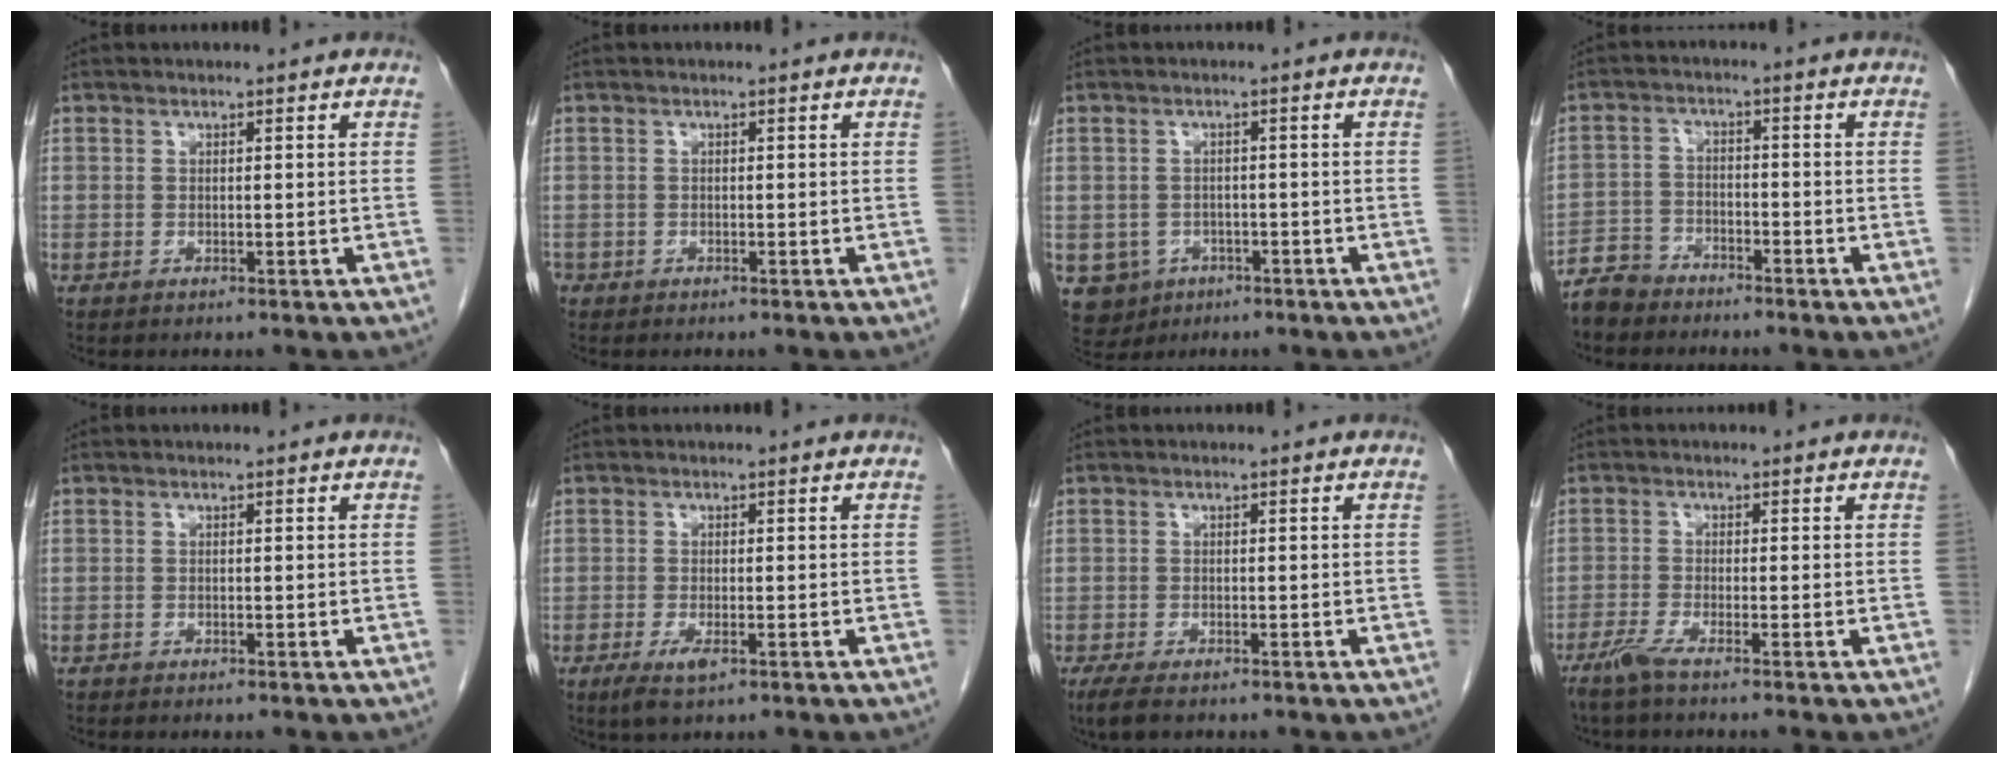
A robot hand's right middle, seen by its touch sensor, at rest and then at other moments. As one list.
[{"total": 0.6, "force": [-0.3, 0.5, 0.1], "torque": [-0.008, 0.003, -0.006]}, {"total": 5.4, "force": [-2.4, 4.8, 0.9], "torque": [-0.020, 0.005, -0.030]}, {"total": 4.8, "force": [-4.3, 2.0, 0.4], "torque": [-0.013, -0.005, -0.089]}, {"total": 0.0}, {"total": 3.0, "force": [-1.5, 0.8, 2.5], "torque": [-0.051, -0.006, -0.024]}, {"total": 3.3, "force": [-2.3, 0.9, 2.1], "torque": [-0.045, -0.010, -0.037]}, {"total": 3.1, "force": [-2.4, -0.5, 1.9], "torque": [-0.048, -0.007, -0.055]}]